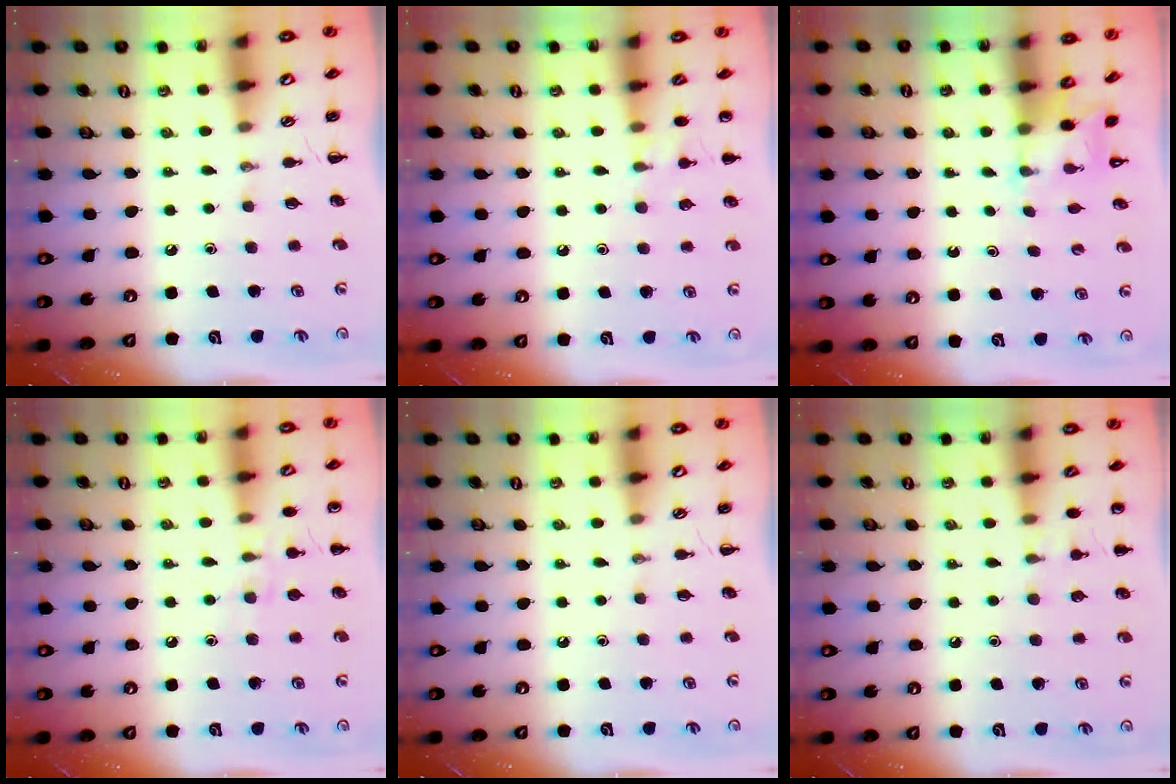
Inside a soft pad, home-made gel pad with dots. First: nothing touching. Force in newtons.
{"total": 6.3, "press": 6.0, "slide": 1.9}
{"total": 2.0, "press": 2.0, "slide": 0.5}
{"total": 7.0, "press": 6.7, "slide": 2.1}
{"total": 0.0}
{"total": 5.3, "press": 5.0, "slide": 1.8}